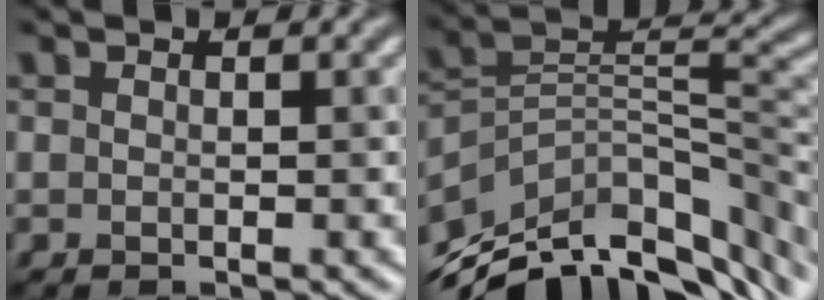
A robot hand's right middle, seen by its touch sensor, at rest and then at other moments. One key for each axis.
{"total": 12.2, "fx": -7.8, "fy": 6.2, "fz": 7.1, "tx": -0.149, "ty": 0.006, "tz": -0.136}